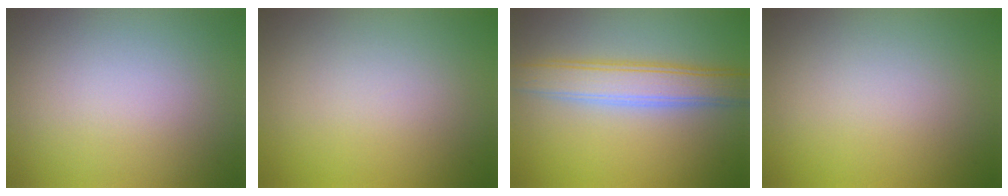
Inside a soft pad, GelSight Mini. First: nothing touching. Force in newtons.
{"total": 0.0}
{"total": 4.9, "press": 4.9, "slide": 0.3}
{"total": 0.0}